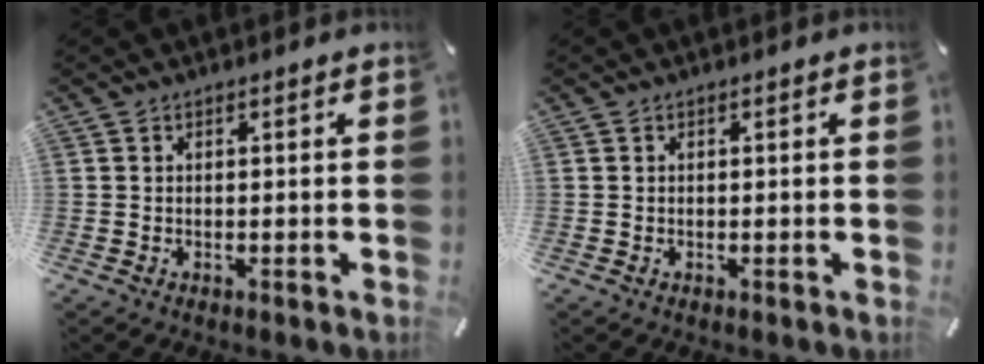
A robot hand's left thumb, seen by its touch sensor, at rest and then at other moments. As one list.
[{"total": 0.0}]